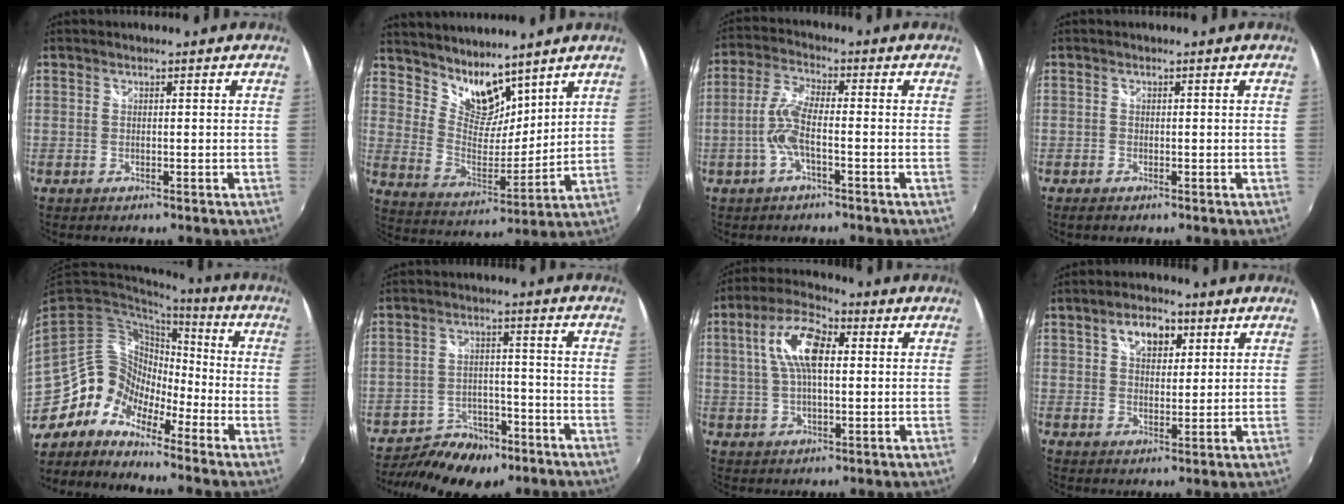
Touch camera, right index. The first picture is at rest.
{"total": 11.0, "force": [9.0, 4.7, 4.1], "torque": [-0.073, -0.006, 0.175]}
{"total": 6.4, "force": [-2.1, 1.3, 5.9], "torque": [-0.134, 0.007, -0.043]}
{"total": 1.1, "force": [-0.8, 0.5, 0.4], "torque": [-0.011, -0.005, -0.017]}
{"total": 12.0, "force": [-8.8, 6.7, 4.4], "torque": [-0.072, 0.024, -0.189]}
{"total": 14.0, "force": [-9.9, 7.8, 6.3], "torque": [-0.152, -0.005, -0.144]}
{"total": 10.7, "force": [2.2, 4.6, 9.4], "torque": [-0.182, 0.023, 0.035]}
{"total": 6.8, "force": [3.1, 4.1, 4.5], "torque": [-0.073, 0.018, 0.051]}